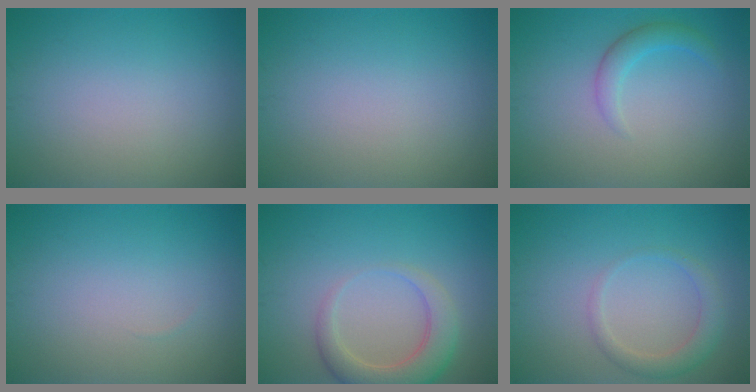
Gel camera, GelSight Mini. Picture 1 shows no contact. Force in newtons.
{"total": 0.0}
{"total": 2.0, "press": 2.0, "slide": 0.2}
{"total": 0.0}
{"total": 4.3, "press": 4.3, "slide": 0.6}
{"total": 2.2, "press": 2.2, "slide": 0.3}